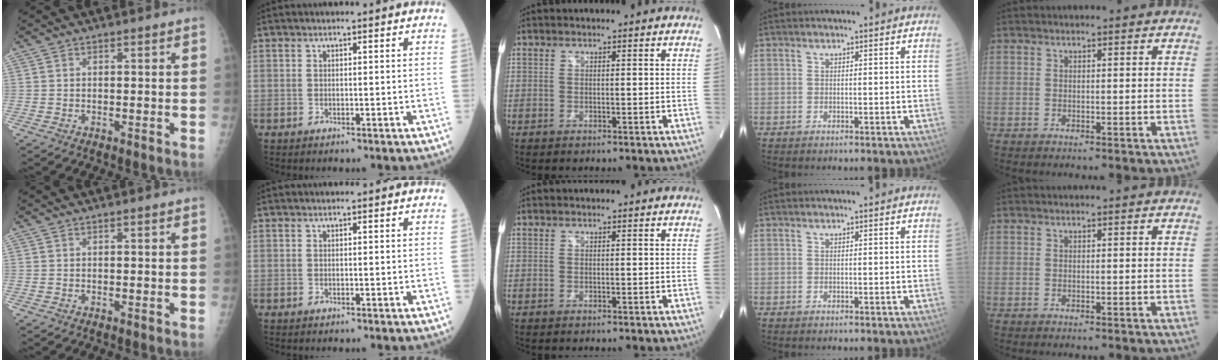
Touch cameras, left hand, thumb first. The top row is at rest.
{}